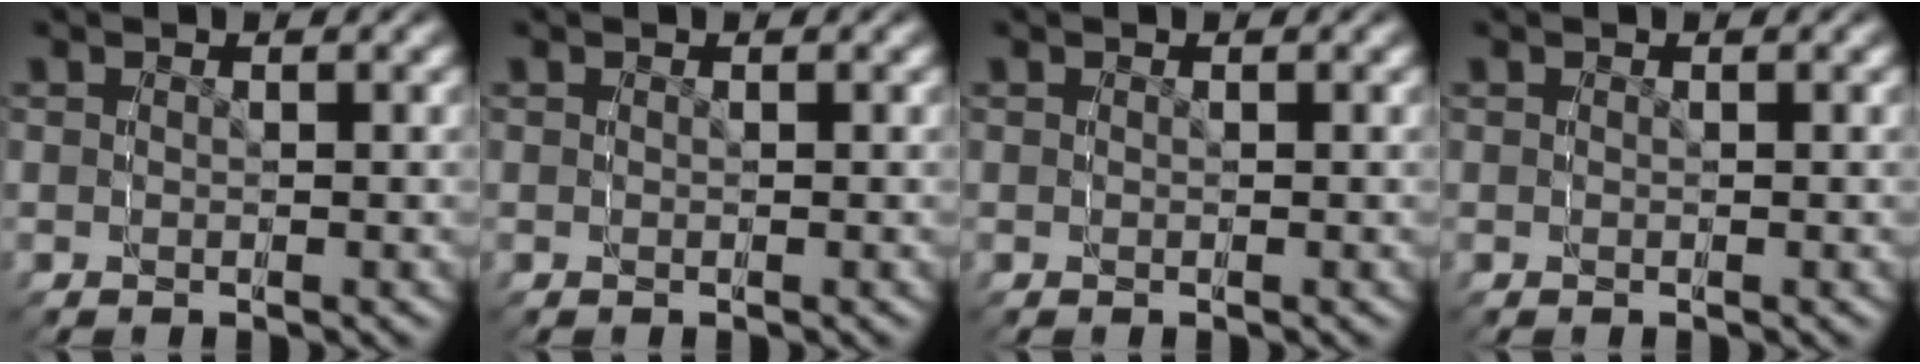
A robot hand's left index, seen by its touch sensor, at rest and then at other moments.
{"total": 0.0}
{"total": 0.0}
{"total": 0.0}